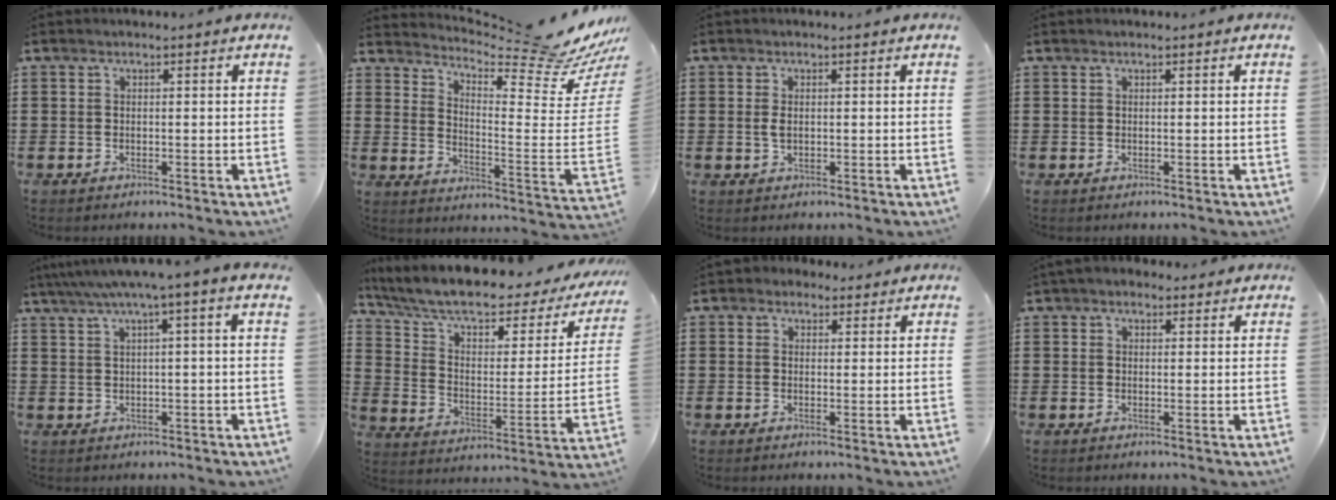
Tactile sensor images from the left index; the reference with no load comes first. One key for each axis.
{"total": 8.7, "fx": 7.8, "fy": 0.2, "fz": 3.9, "tx": -0.073, "ty": -0.083, "tz": 0.121}
{"total": 1.6, "fx": 0.1, "fy": 0.9, "fz": 1.4, "tx": -0.030, "ty": 0.004, "tz": 0.000}
{"total": 0.0}
{"total": 2.9, "fx": 0.8, "fy": -0.2, "fz": 2.8, "tx": -0.057, "ty": -0.002, "tz": 0.009}
{"total": 8.4, "fx": 6.5, "fy": 2.4, "fz": 4.7, "tx": -0.112, "ty": -0.045, "tz": 0.108}
{"total": 2.0, "fx": 1.4, "fy": 1.4, "fz": 0.3, "tx": -0.012, "ty": 0.009, "tz": 0.025}
{"total": 2.2, "fx": 1.5, "fy": 1.4, "fz": 0.7, "tx": -0.019, "ty": 0.010, "tz": 0.028}